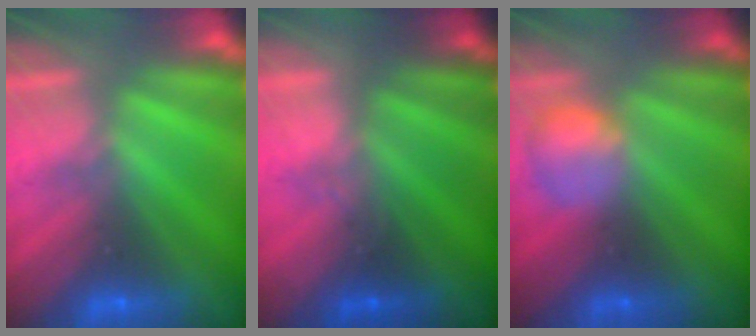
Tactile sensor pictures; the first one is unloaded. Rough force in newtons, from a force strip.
{"total": 1.5}
{"total": 2.4}